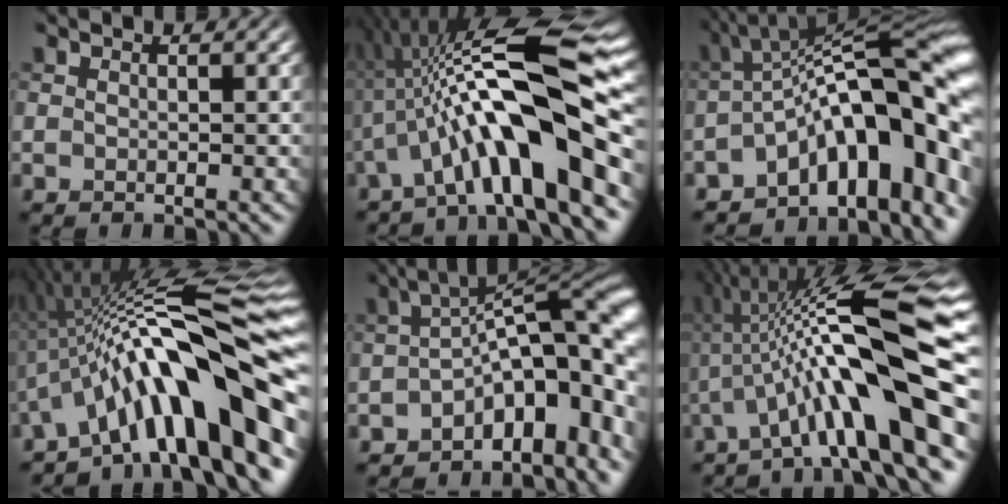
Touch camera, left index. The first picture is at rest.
{"total": 12.4, "force": [-2.9, 2.8, 11.7], "torque": [-0.186, 0.026, -0.055]}
{"total": 15.3, "force": [-4.6, 5.6, 13.4], "torque": [-0.155, 0.029, -0.077]}
{"total": 15.2, "force": [-4.4, 3.6, 14.1], "torque": [-0.194, 0.031, -0.071]}
{"total": 11.4, "force": [-3.5, 4.8, 9.8], "torque": [-0.120, 0.016, -0.061]}
{"total": 14.0, "force": [-1.4, 2.6, 13.6], "torque": [-0.212, 0.035, -0.026]}